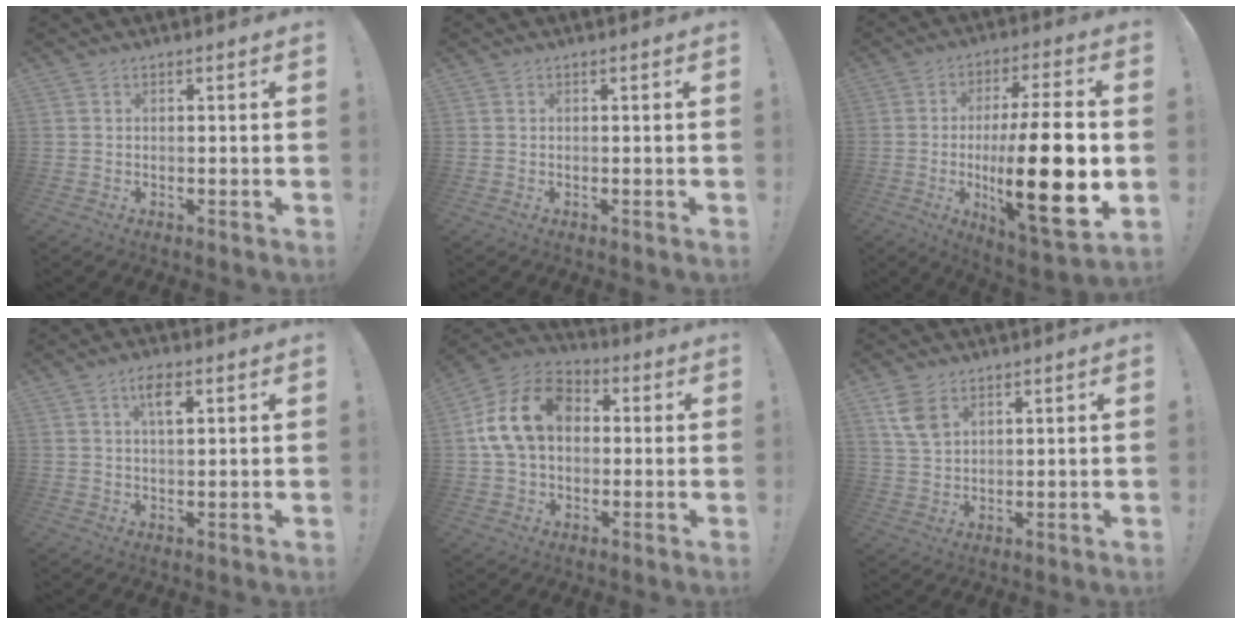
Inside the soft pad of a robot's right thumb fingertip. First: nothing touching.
{"total": 0.0}
{"total": 24.2, "force": [-2.8, 6.3, 23.2], "torque": [-0.388, -0.007, -0.045]}
{"total": 4.6, "force": [2.0, 1.8, 3.7], "torque": [-0.060, 0.000, 0.029]}
{"total": 17.3, "force": [3.3, 12.5, 11.5], "torque": [-0.200, 0.016, 0.065]}
{"total": 7.3, "force": [3.7, 4.7, 4.0], "torque": [-0.061, -0.011, 0.074]}